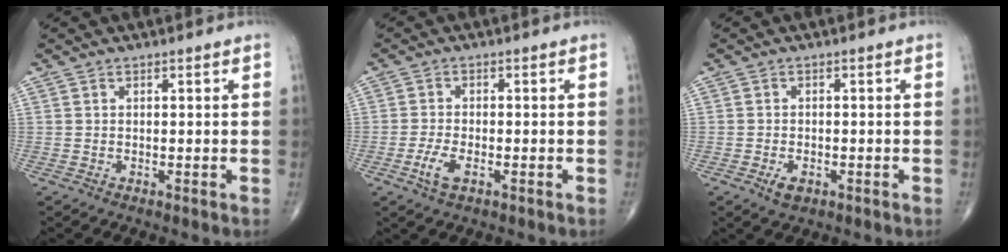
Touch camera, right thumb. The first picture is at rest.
{"total": 3.9, "force": [-1.6, 1.8, 3.1], "torque": [-0.068, 0.005, -0.029]}
{"total": 2.6, "force": [-1.2, 1.6, 1.7], "torque": [-0.027, 0.001, -0.017]}